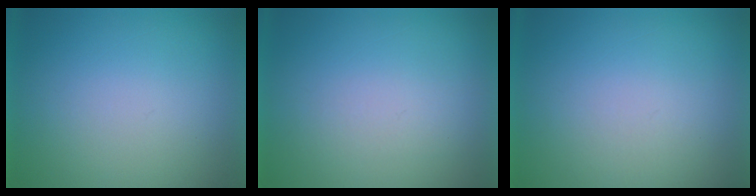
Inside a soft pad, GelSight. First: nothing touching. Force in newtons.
{"total": 1.4}
{"total": 1.0}